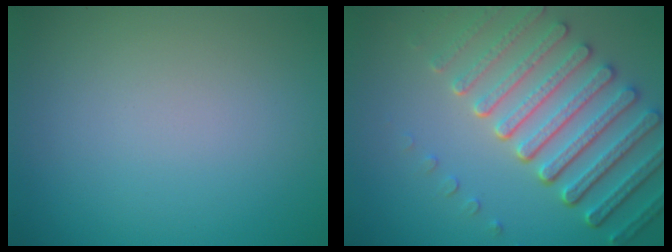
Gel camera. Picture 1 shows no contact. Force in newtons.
{"total": 7.3, "press": 5.6, "slide": 4.7}